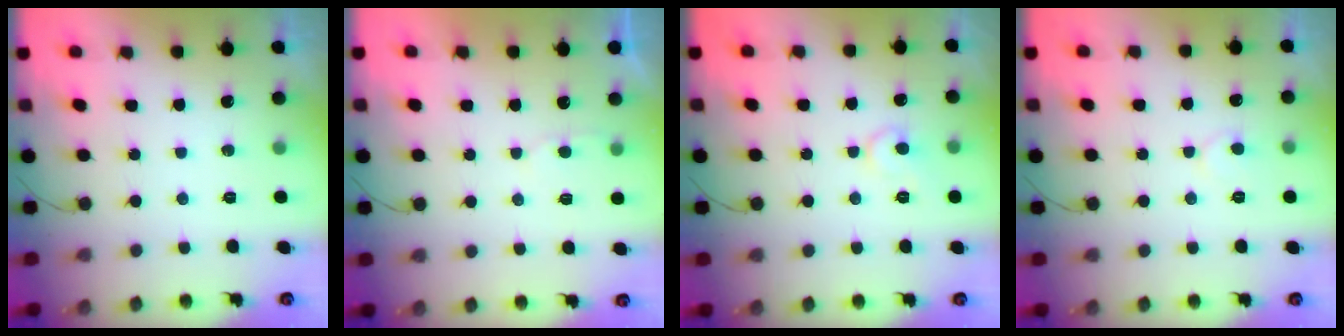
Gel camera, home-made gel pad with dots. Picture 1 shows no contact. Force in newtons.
{"total": 2.7, "press": 2.7, "slide": 0.3}
{"total": 7.6, "press": 7.5, "slide": 0.6}
{"total": 5.6, "press": 5.6, "slide": 0.6}